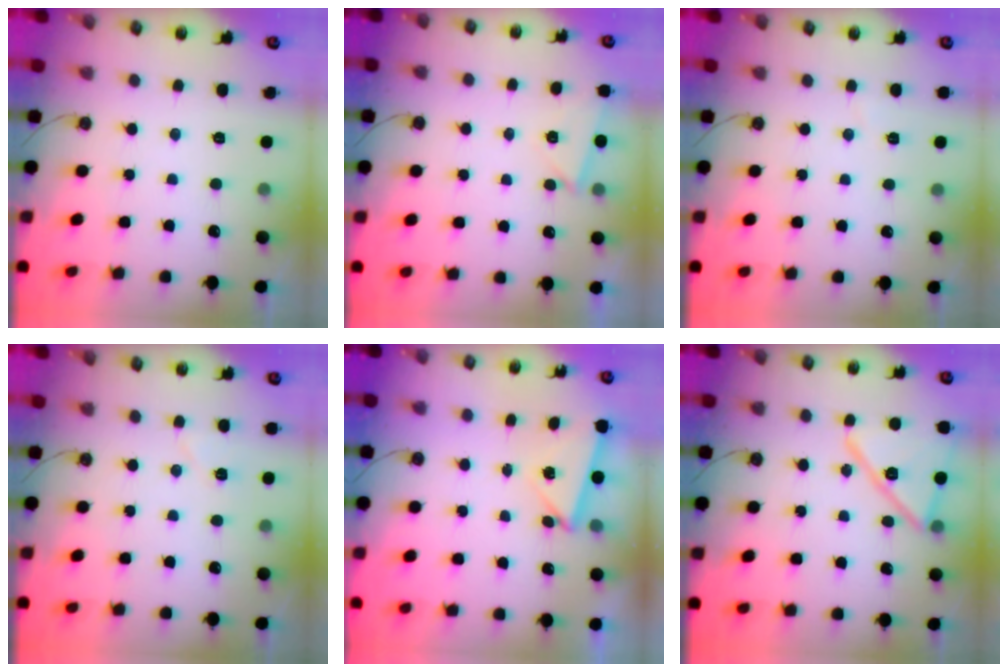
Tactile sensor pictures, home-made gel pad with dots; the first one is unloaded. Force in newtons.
{"total": 3.8, "press": 2.8, "slide": 2.6}
{"total": 2.3, "press": 1.7, "slide": 1.6}
{"total": 5.6, "press": 5.6, "slide": 0.8}
{"total": 3.3, "press": 3.1, "slide": 1.3}
{"total": 16.1, "press": 16.1, "slide": 0.7}